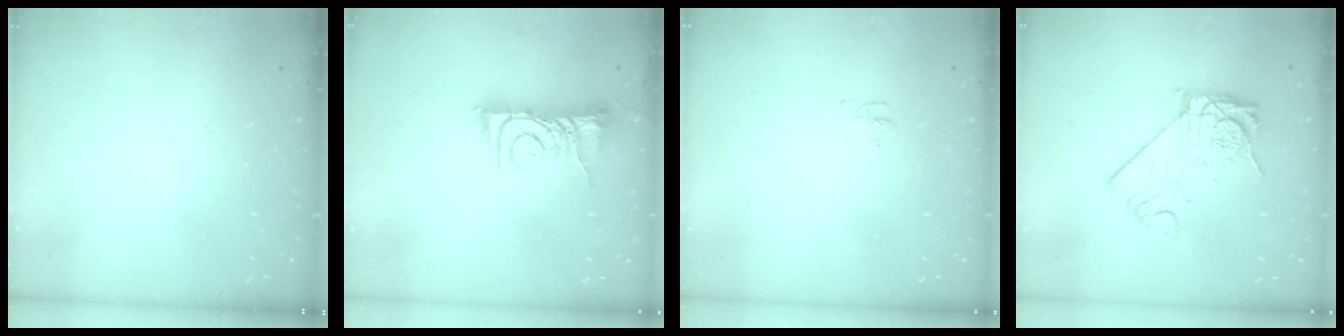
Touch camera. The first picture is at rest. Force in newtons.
{"total": 8.4, "press": 8.4, "slide": 0.3}
{"total": 3.8, "press": 3.7, "slide": 0.5}
{"total": 13.2, "press": 13.1, "slide": 1.3}